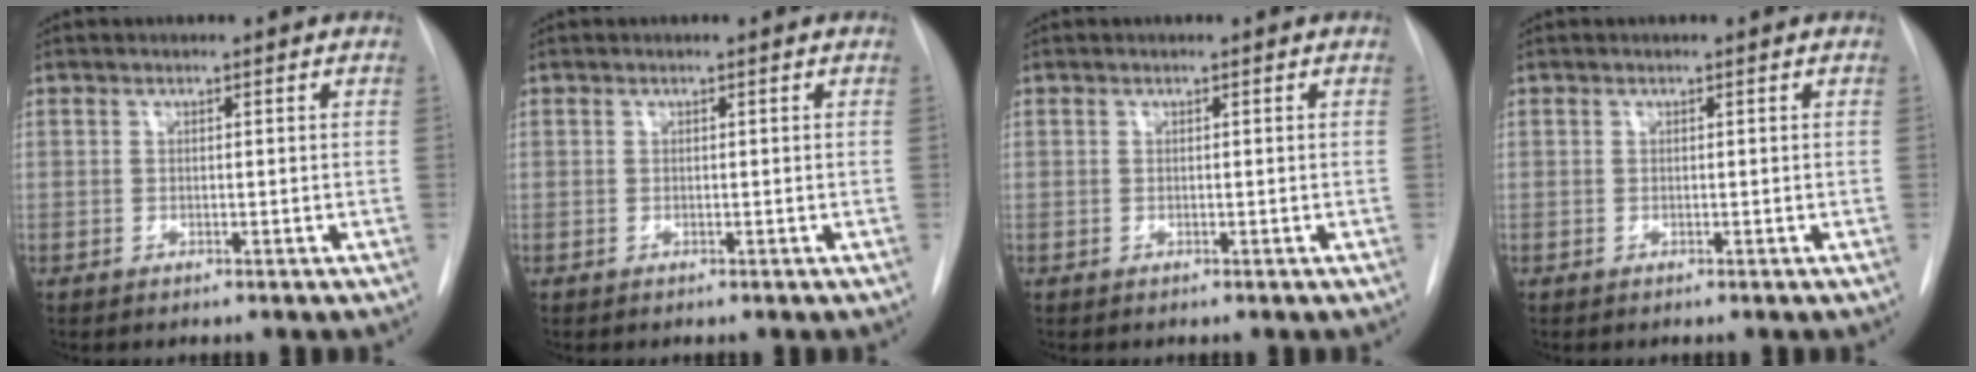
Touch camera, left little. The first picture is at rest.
{"total": 0.0}
{"total": 0.0}
{"total": 0.0}